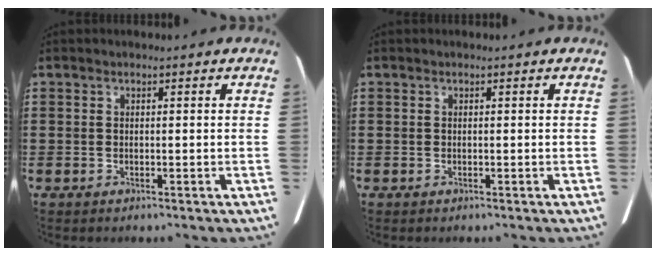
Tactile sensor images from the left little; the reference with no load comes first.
{"total": 0.0}